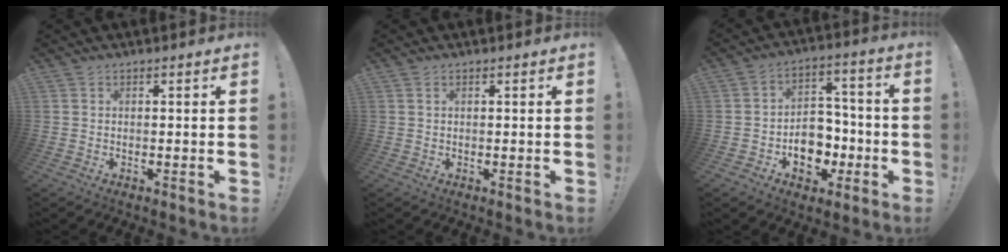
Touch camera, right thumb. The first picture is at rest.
{"total": 0.6, "force": [0.3, 0.1, 0.5], "torque": [-0.017, 0.003, 0.006]}
{"total": 12.1, "force": [-3.9, 9.7, 6.2], "torque": [-0.075, 0.031, -0.059]}